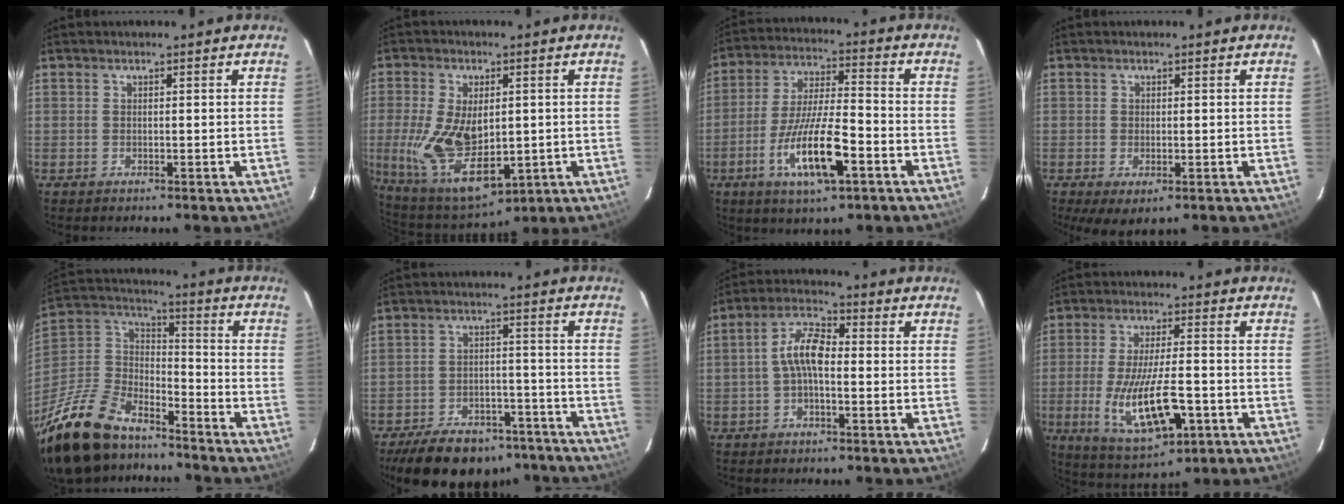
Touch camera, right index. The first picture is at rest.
{"total": 17.6, "force": [-2.0, 9.6, 14.7], "torque": [-0.317, -0.029, -0.017]}
{"total": 14.2, "force": [-6.3, 3.2, 12.3], "torque": [-0.251, -0.014, -0.114]}
{"total": 4.0, "force": [-1.4, 2.3, 2.9], "torque": [-0.054, -0.016, -0.018]}
{"total": 25.3, "force": [-19.1, 10.8, 12.5], "torque": [-0.279, -0.004, -0.330]}
{"total": 19.0, "force": [-15.7, 8.1, 7.1], "torque": [-0.153, 0.022, -0.200]}
{"total": 6.4, "force": [-0.8, 2.8, 5.7], "torque": [-0.118, 0.022, -0.019]}
{"total": 15.0, "force": [-4.7, 4.9, 13.3], "torque": [-0.267, -0.027, -0.067]}